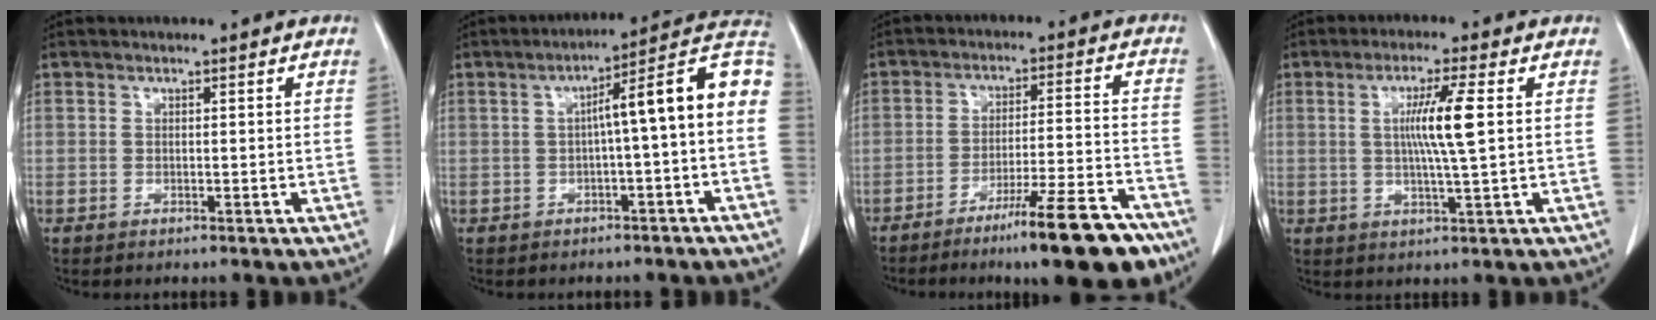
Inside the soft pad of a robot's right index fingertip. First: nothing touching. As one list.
[{"total": 11.7, "force": [0.2, 0.5, 11.7], "torque": [-0.160, 0.045, -0.003]}, {"total": 14.4, "force": [-10.2, 1.2, 10.1], "torque": [-0.131, 0.002, -0.156]}, {"total": 6.8, "force": [1.0, -0.7, 6.7], "torque": [-0.123, -0.003, 0.019]}]